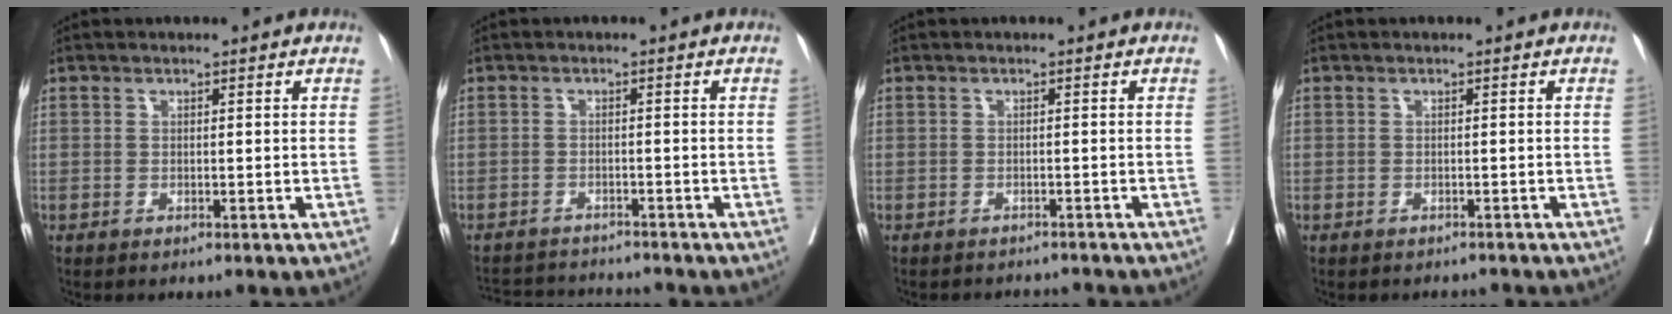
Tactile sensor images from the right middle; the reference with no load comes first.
{"total": 7.3, "force": [-7.2, 0.3, 1.0], "torque": [-0.016, -0.001, -0.110]}
{"total": 3.4, "force": [-3.4, 0.5, -0.1], "torque": [0.007, -0.007, -0.045]}
{"total": 1.7, "force": [-1.6, 0.5, 0.0], "torque": [-0.001, -0.004, -0.023]}